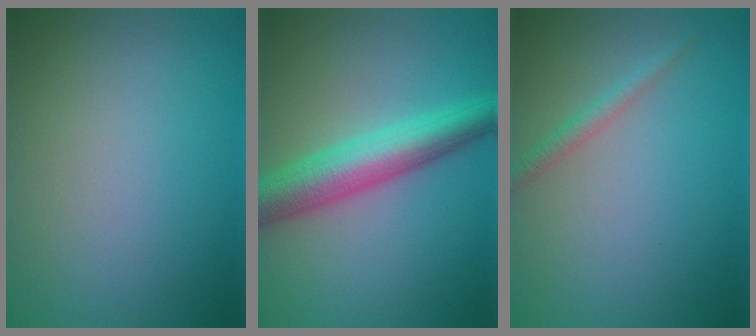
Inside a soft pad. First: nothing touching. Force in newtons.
{"total": 6.4, "press": 6.3, "slide": 0.2}
{"total": 1.4, "press": 1.4, "slide": 0.1}